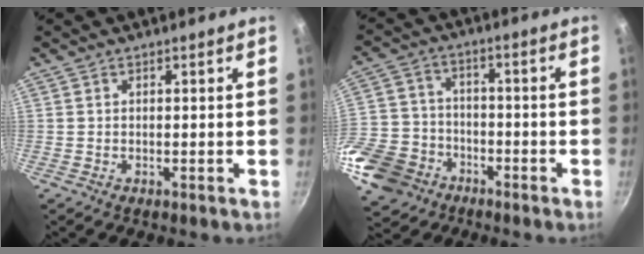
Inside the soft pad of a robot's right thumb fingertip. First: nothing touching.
{"total": 14.9, "force": [-8.0, 11.0, 5.8], "torque": [-0.121, 0.030, -0.149]}